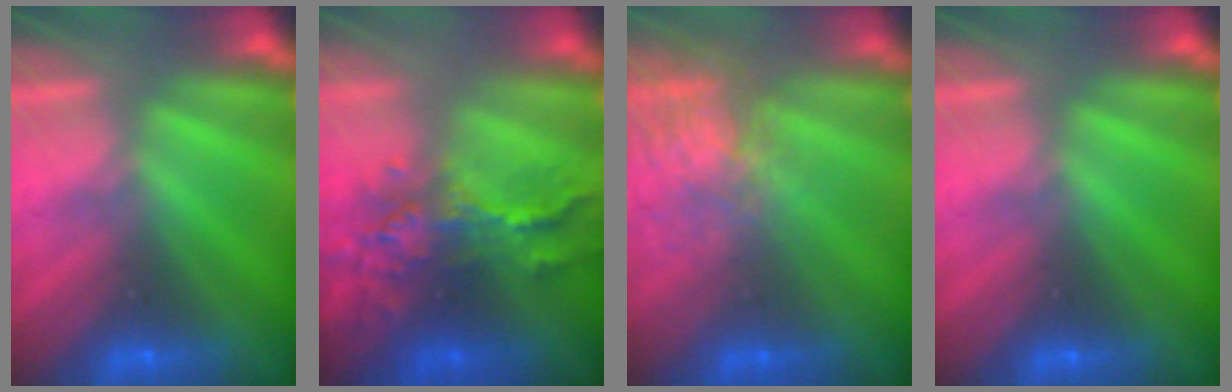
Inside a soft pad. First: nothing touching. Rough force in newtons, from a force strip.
{"total": 7.5}
{"total": 9.0}
{"total": 0.0}